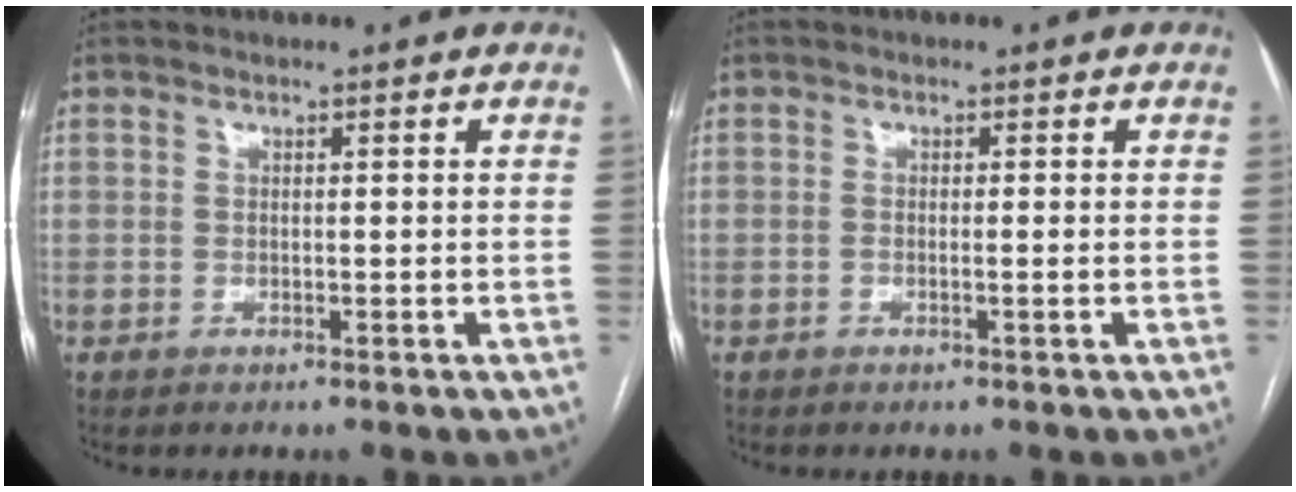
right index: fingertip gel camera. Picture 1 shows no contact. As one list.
[{"total": 0.8, "force": [-0.2, -0.1, 0.8], "torque": [-0.015, 0.000, -0.004]}]